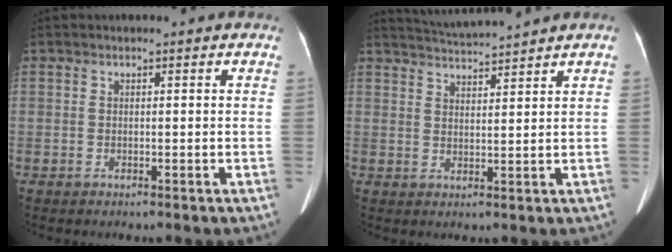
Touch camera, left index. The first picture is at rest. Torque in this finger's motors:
{"motor_torque": [0.06, -0.50, 0.00, 0.03]}